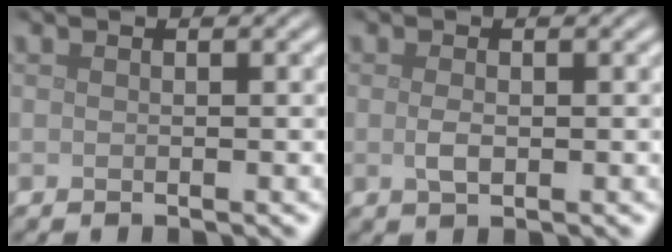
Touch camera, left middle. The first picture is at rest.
{"total": 1.3, "force": [0.0, 0.6, 1.2], "torque": [-0.028, -0.003, 0.000]}